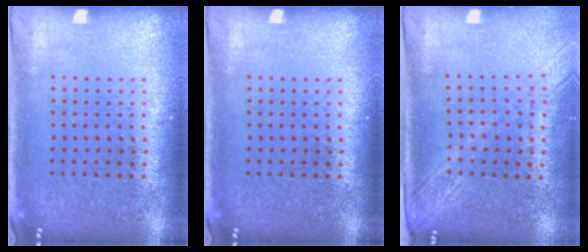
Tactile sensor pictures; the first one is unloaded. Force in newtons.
{"total": 0.0}
{"total": 2.0, "press": 1.6, "slide": 1.2}